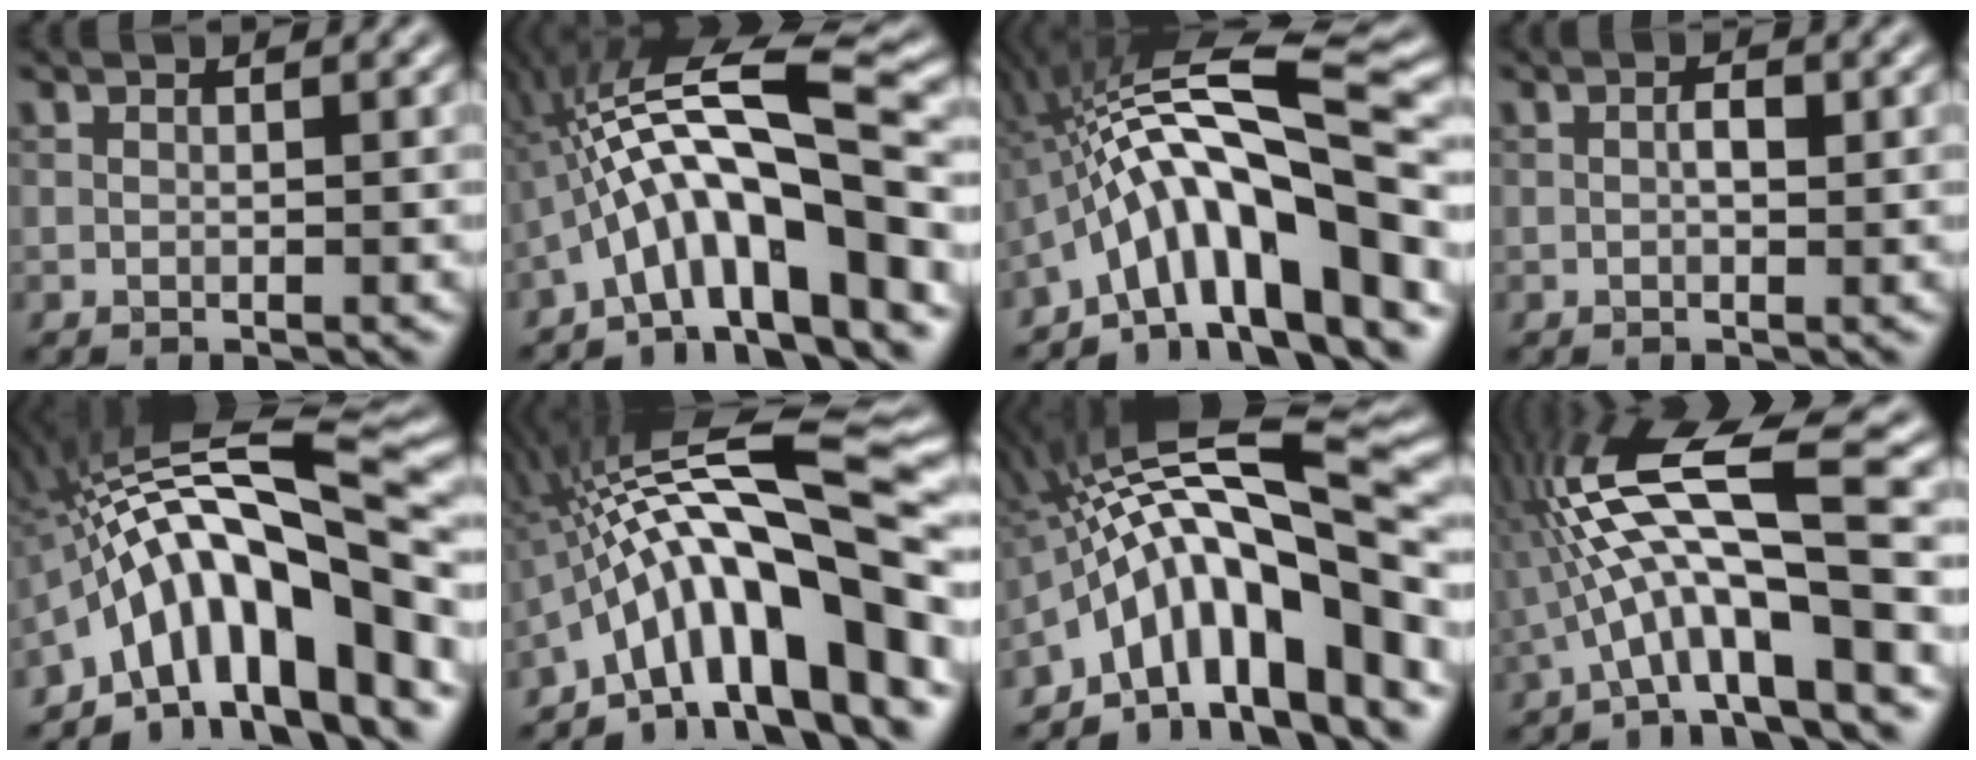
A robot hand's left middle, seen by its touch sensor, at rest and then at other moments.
{"total": 12.2, "force": [-3.5, 2.6, 11.3], "torque": [-0.185, 0.029, -0.061]}
{"total": 13.4, "force": [-4.5, 3.2, 12.2], "torque": [-0.187, 0.030, -0.075]}
{"total": 1.2, "force": [0.1, 0.6, 1.1], "torque": [-0.019, 0.001, 0.000]}
{"total": 14.4, "force": [-5.2, 4.4, 12.7], "torque": [-0.178, 0.030, -0.086]}
{"total": 15.1, "force": [-4.5, 3.9, 13.9], "torque": [-0.196, 0.036, -0.073]}
{"total": 14.1, "force": [-4.7, 4.5, 12.6], "torque": [-0.176, 0.029, -0.079]}
{"total": 11.0, "force": [-2.0, 2.5, 10.5], "torque": [-0.189, 0.029, -0.037]}